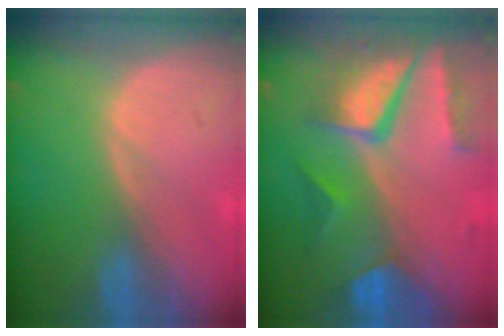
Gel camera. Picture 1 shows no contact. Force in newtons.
{"total": 10.3, "press": 8.8, "slide": 5.4}